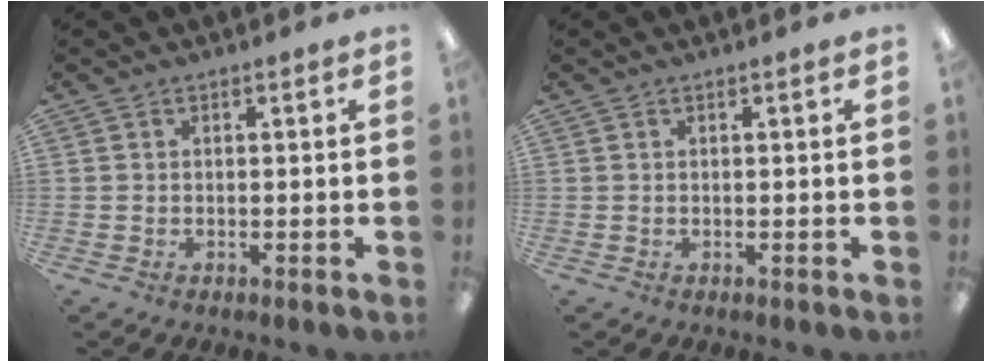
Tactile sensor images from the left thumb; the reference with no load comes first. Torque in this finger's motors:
{"motor_torque": [0.00, 0.00, 0.10, -0.10, 0.00]}